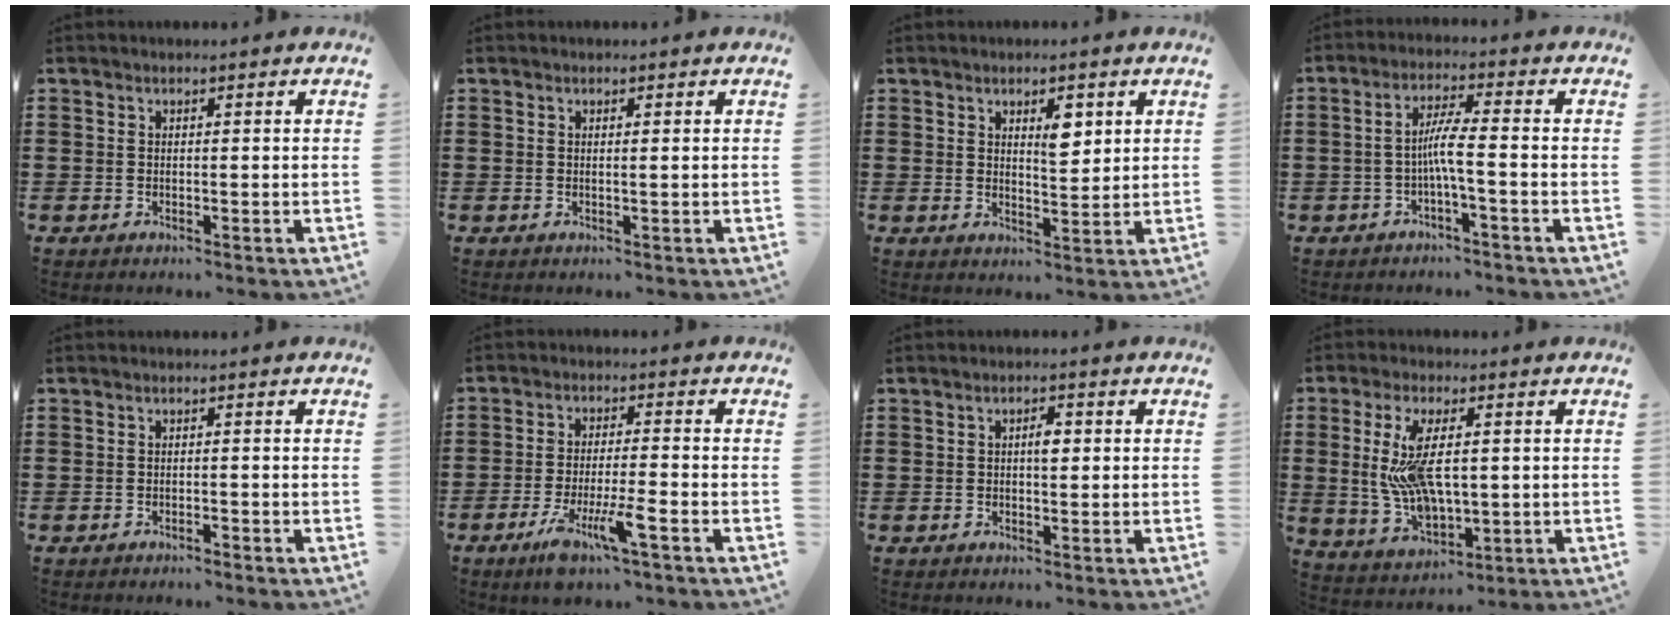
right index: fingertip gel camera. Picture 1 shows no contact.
{"total": 0.5, "force": [0.1, -0.2, 0.5], "torque": [-0.007, -0.002, 0.002]}
{"total": 4.2, "force": [2.0, 1.7, 3.2], "torque": [-0.046, -0.001, 0.028]}
{"total": 5.0, "force": [-1.4, 0.0, 4.8], "torque": [-0.088, -0.003, -0.029]}
{"total": 0.8, "force": [-0.8, 0.0, 0.2], "torque": [-0.007, -0.003, -0.015]}
{"total": 6.8, "force": [-4.1, 0.5, 5.5], "torque": [-0.113, -0.019, -0.076]}
{"total": 2.2, "force": [0.2, 0.8, 2.1], "torque": [-0.033, 0.001, 0.000]}
{"total": 8.0, "force": [0.7, 2.7, 7.5], "torque": [-0.170, -0.006, 0.005]}